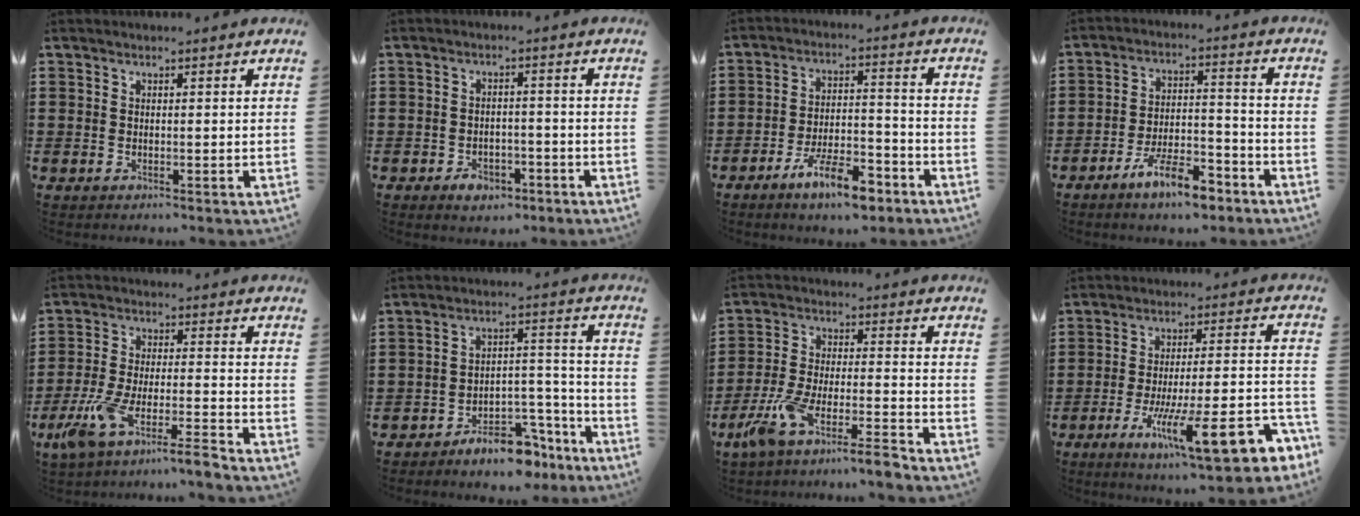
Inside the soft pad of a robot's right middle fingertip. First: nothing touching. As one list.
[{"total": 3.3, "force": [-2.3, 1.9, 1.4], "torque": [-0.026, 0.004, -0.046]}, {"total": 9.1, "force": [-6.6, 2.5, 5.7], "torque": [-0.104, 0.011, -0.121]}, {"total": 8.8, "force": [-6.5, 2.4, 5.3], "torque": [-0.099, 0.010, -0.121]}, {"total": 7.5, "force": [-6.4, -0.2, 4.0], "torque": [-0.097, -0.015, -0.126]}, {"total": 7.6, "force": [-6.8, 2.0, 2.5], "torque": [-0.028, 0.031, -0.126]}, {"total": 8.0, "force": [-7.1, -0.3, 3.7], "torque": [-0.089, -0.010, -0.142]}, {"total": 14.4, "force": [-8.2, 3.1, 11.4], "torque": [-0.167, 0.009, -0.140]}]